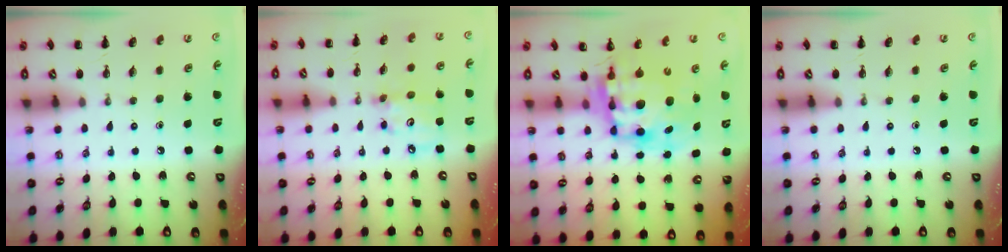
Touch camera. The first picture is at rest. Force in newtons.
{"total": 6.9, "press": 6.8, "slide": 1.3}
{"total": 10.9, "press": 10.6, "slide": 2.4}
{"total": 0.0}